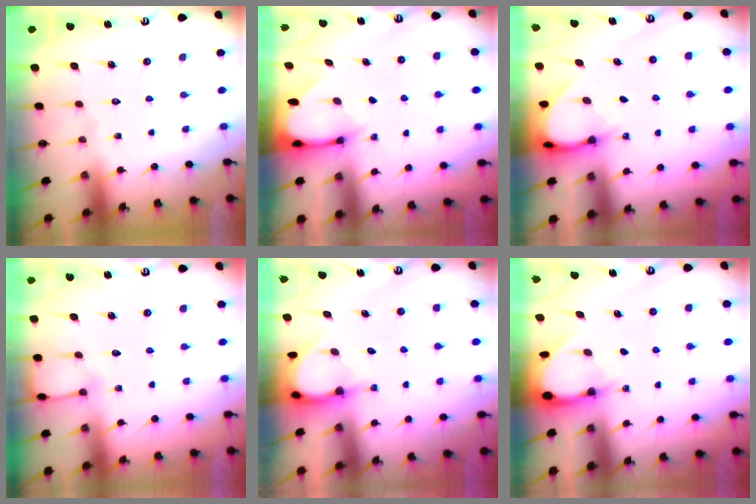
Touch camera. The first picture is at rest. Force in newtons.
{"total": 2.6, "press": 2.6, "slide": 0.3}
{"total": 4.2, "press": 4.2, "slide": 0.1}
{"total": 4.7, "press": 4.7, "slide": 0.5}
{"total": 3.7, "press": 3.7, "slide": 0.2}
{"total": 3.0, "press": 3.0, "slide": 0.3}